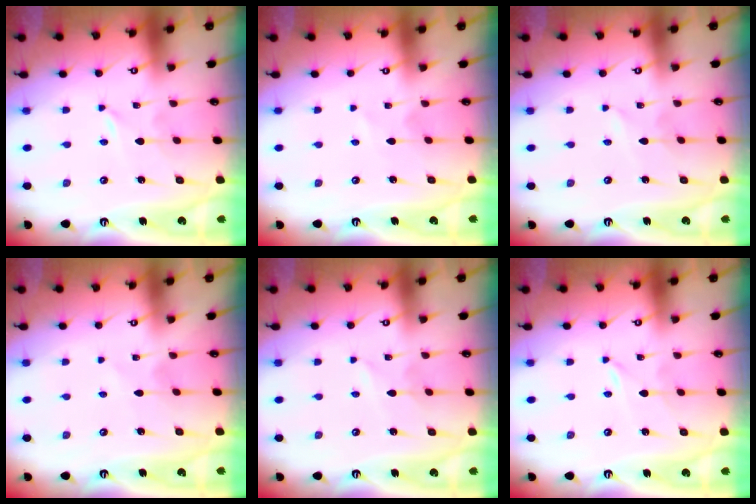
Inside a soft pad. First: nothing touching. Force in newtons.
{"total": 0.5, "press": 0.5, "slide": 0.1}
{"total": 1.6, "press": 1.6, "slide": 0.1}
{"total": 2.2, "press": 2.2, "slide": 0.3}
{"total": 1.9, "press": 1.9, "slide": 0.2}
{"total": 0.0}